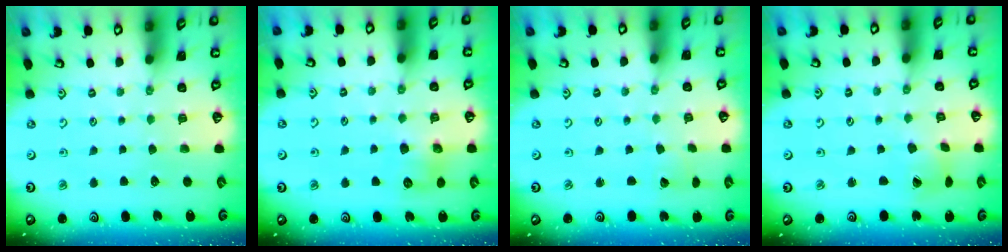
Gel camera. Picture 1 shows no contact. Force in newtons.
{"total": 7.2, "press": 7.2, "slide": 0.6}
{"total": 2.3, "press": 2.3, "slide": 0.2}
{"total": 2.4, "press": 2.4, "slide": 0.3}